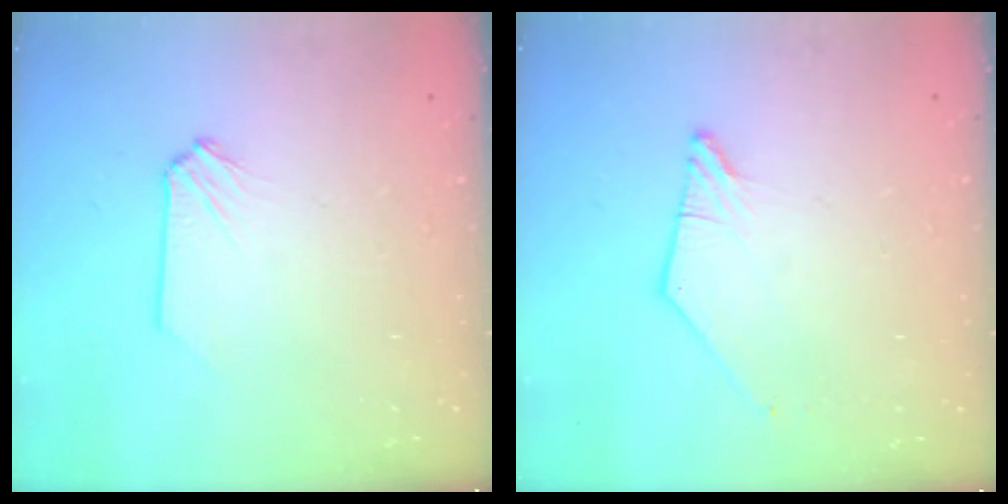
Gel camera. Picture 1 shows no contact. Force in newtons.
{"total": 0.0}